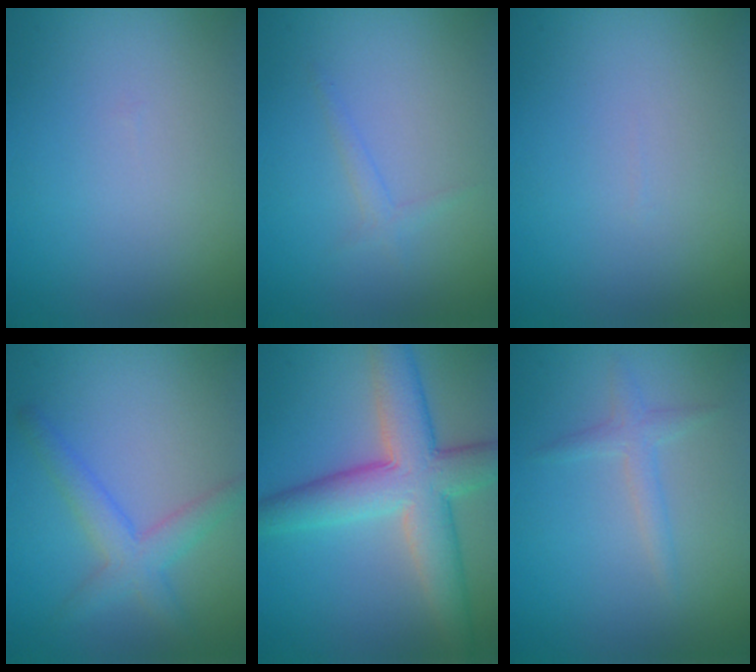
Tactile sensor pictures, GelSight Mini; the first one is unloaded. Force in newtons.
{"total": 1.0, "press": 1.0, "slide": 0.1}
{"total": 0.0}
{"total": 3.2, "press": 3.2, "slide": 0.1}
{"total": 8.0, "press": 8.0, "slide": 0.3}
{"total": 1.6, "press": 1.6, "slide": 0.0}